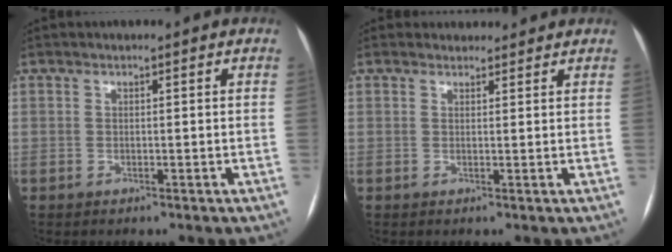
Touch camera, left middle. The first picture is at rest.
{"total": 2.5, "force": [2.3, 1.0, -0.1], "torque": [0.002, 0.012, 0.028]}